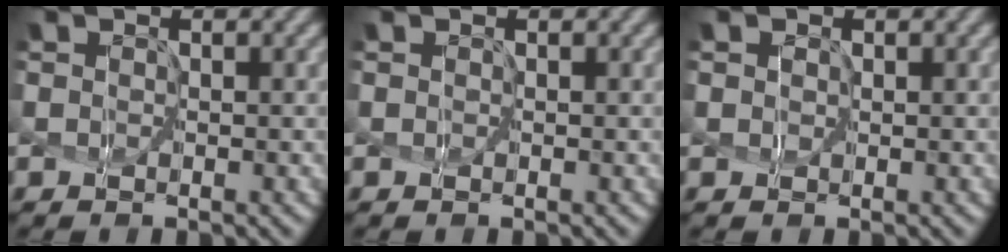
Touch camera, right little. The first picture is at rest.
{"total": 0.0}
{"total": 1.9, "force": [0.8, 1.4, 0.9], "torque": [-0.003, 0.019, -0.002]}